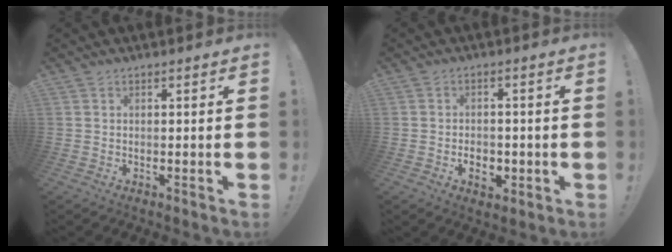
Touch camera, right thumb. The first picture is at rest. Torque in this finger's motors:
{"motor_torque": [0.11, -0.02, 0.47, -0.27, 0.06]}